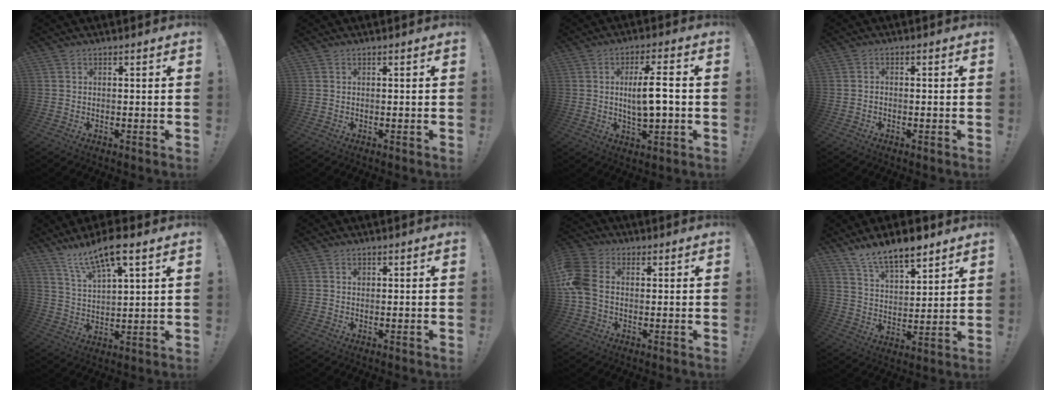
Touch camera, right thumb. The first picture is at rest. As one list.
[{"total": 0.0}, {"total": 9.4, "force": [0.0, 2.7, 9.0], "torque": [-0.154, -0.002, -0.007]}, {"total": 1.1, "force": [-0.9, 0.4, 0.6], "torque": [-0.013, 0.004, -0.016]}, {"total": 11.6, "force": [8.6, 2.5, 7.4], "torque": [-0.134, -0.046, 0.148]}, {"total": 0.8, "force": [0.2, 0.6, 0.4], "torque": [0.003, -0.003, 0.002]}, {"total": 9.4, "force": [0.2, 6.7, 6.6], "torque": [-0.160, 0.007, 0.007]}, {"total": 11.2, "force": [9.3, 3.8, 4.9], "torque": [-0.090, -0.066, 0.170]}]